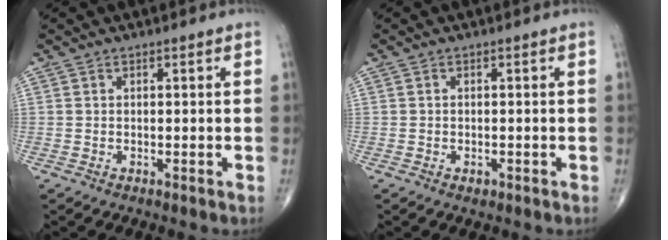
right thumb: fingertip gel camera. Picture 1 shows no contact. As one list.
[{"total": 1.0, "force": [-0.5, 0.6, 0.5], "torque": [-0.007, 0.000, -0.006]}]